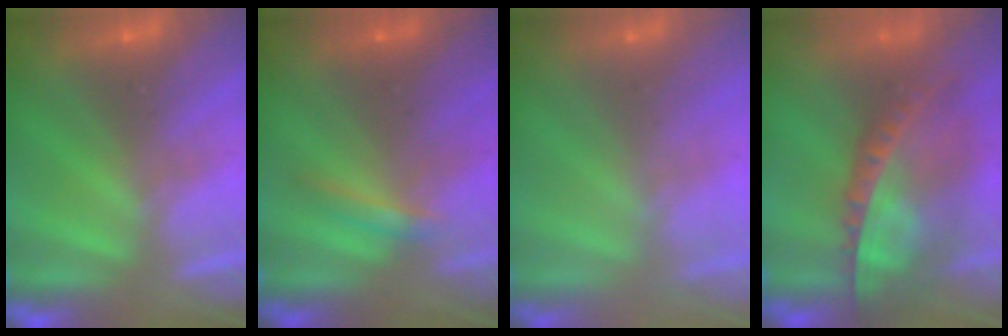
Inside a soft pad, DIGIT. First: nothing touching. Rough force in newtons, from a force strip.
{"total": 1.7}
{"total": 2.7}
{"total": 11.8}